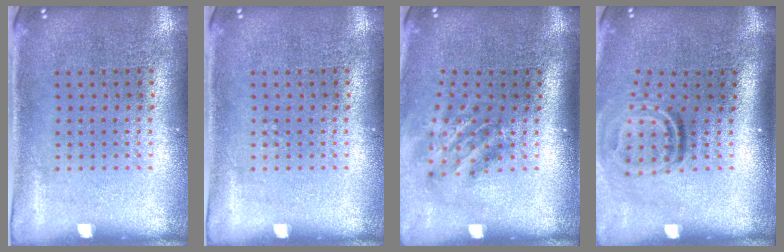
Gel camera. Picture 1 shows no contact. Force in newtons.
{"total": 0.0}
{"total": 1.9, "press": 1.2, "slide": 1.4}
{"total": 2.0, "press": 1.1, "slide": 1.6}